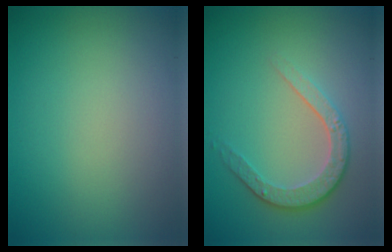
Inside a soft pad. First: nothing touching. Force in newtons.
{"total": 3.5, "press": 2.8, "slide": 2.2}